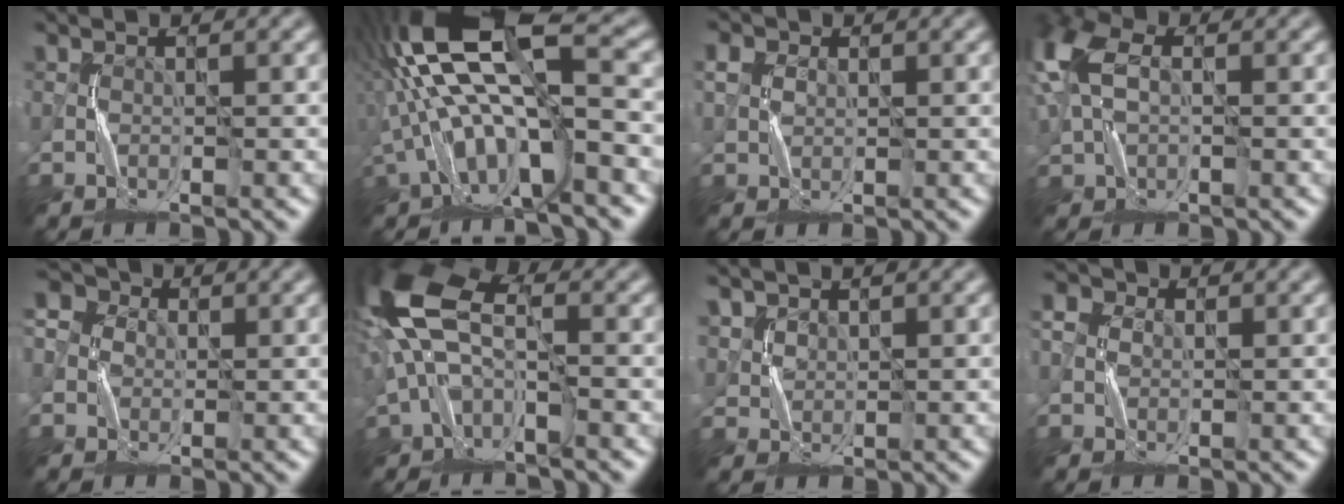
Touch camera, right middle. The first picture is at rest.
{"total": 14.0, "force": [-0.5, 5.2, 13.0], "torque": [-0.247, 0.022, -0.004]}
{"total": 2.0, "force": [0.9, 1.7, 0.7], "torque": [-0.011, 0.011, 0.009]}
{"total": 7.0, "force": [1.9, 4.6, 5.0], "torque": [-0.139, 0.011, 0.032]}
{"total": 4.6, "force": [0.0, 4.1, 2.1], "torque": [-0.045, 0.015, -0.015]}
{"total": 9.4, "force": [0.3, 5.4, 7.7], "torque": [-0.167, 0.019, -0.011]}
{"total": 1.6, "force": [1.4, 0.6, -0.7], "torque": [0.019, -0.001, 0.033]}
{"total": 3.2, "force": [0.5, 2.9, 1.3], "torque": [-0.018, 0.012, -0.011]}